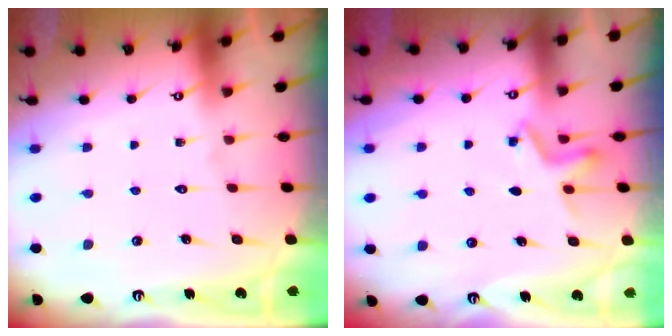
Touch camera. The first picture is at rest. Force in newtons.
{"total": 3.5, "press": 3.3, "slide": 1.0}